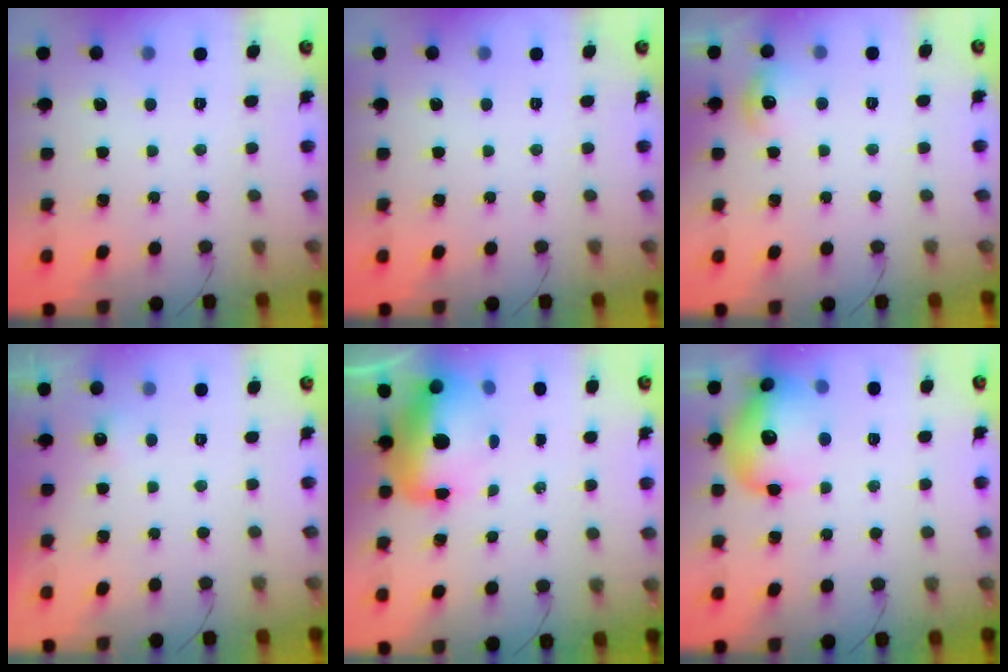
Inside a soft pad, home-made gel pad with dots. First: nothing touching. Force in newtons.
{"total": 0.0}
{"total": 7.6, "press": 7.5, "slide": 1.2}
{"total": 3.2, "press": 1.2, "slide": 3.0}
{"total": 12.8, "press": 12.6, "slide": 2.7}
{"total": 16.6, "press": 16.5, "slide": 1.9}